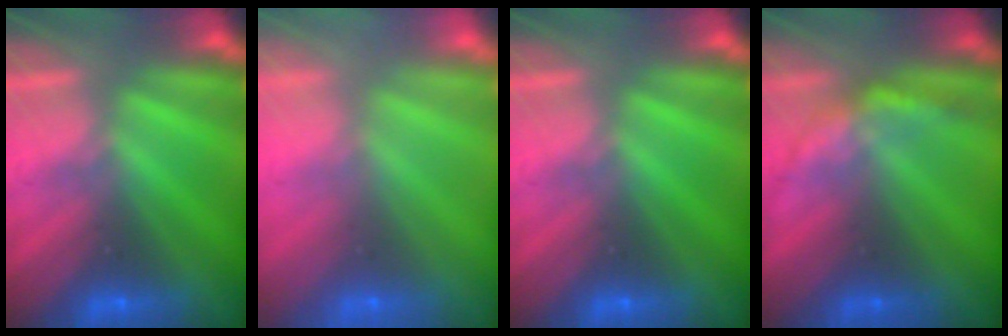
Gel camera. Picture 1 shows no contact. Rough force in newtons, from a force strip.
{"total": 7.6}
{"total": 0.0}
{"total": 2.2}